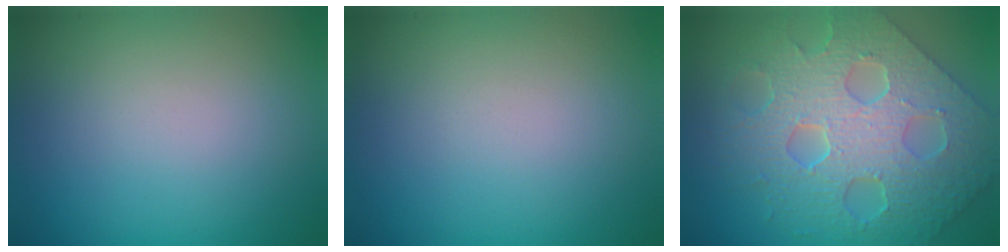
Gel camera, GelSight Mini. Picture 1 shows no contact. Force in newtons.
{"total": 0.0}
{"total": 7.7, "press": 6.5, "slide": 4.0}